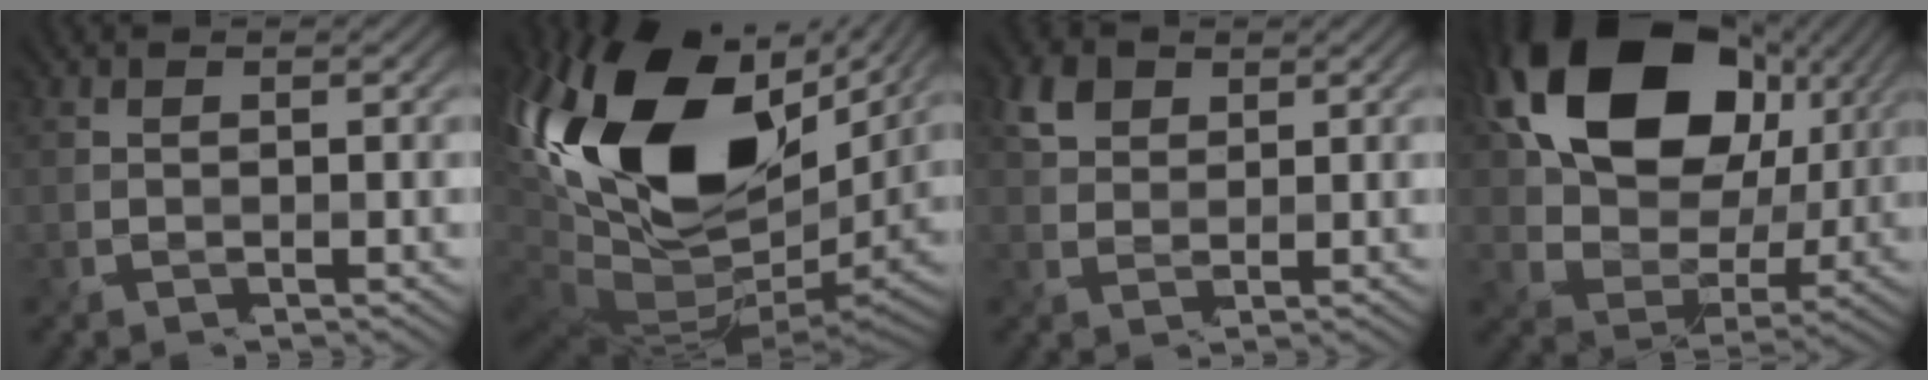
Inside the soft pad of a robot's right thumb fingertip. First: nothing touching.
{"total": 21.2, "force": [7.0, 12.0, 16.0], "torque": [-0.367, 0.005, 0.141]}
{"total": 3.3, "force": [1.4, 2.3, 1.9], "torque": [-0.043, 0.007, 0.028]}
{"total": 17.8, "force": [6.5, 12.1, 11.3], "torque": [-0.224, 0.016, 0.127]}